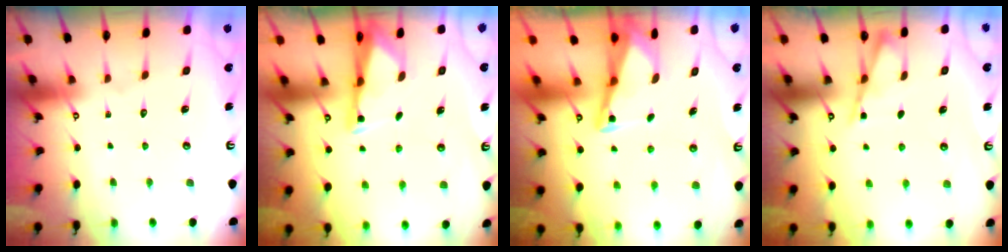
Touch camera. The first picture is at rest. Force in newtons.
{"total": 2.7, "press": 2.6, "slide": 0.4}
{"total": 3.0, "press": 3.0, "slide": 0.4}
{"total": 4.4, "press": 4.4, "slide": 0.5}